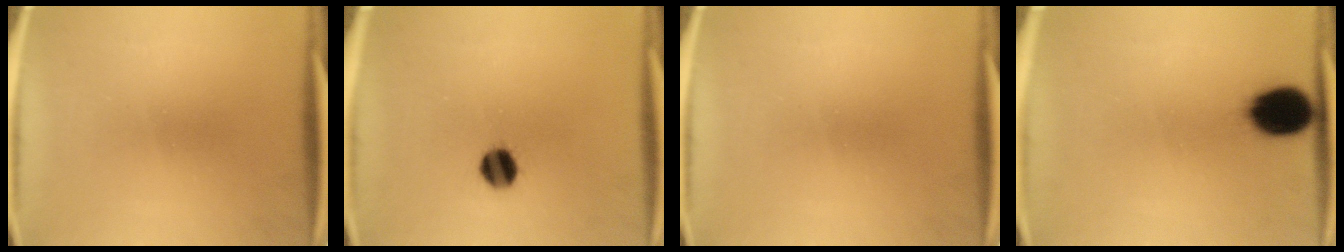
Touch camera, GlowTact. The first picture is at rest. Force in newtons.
{"total": 6.0}
{"total": 0.0}
{"total": 11.1}